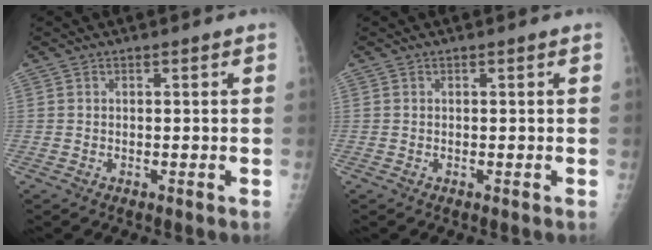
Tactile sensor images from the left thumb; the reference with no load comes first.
{"total": 0.0}